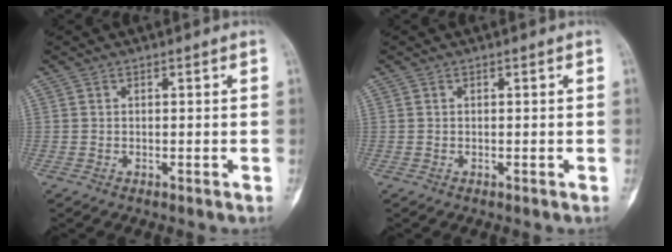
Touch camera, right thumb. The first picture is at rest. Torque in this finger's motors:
{"motor_torque": [0.16, 0.05, 0.15, -0.03, 0.03]}